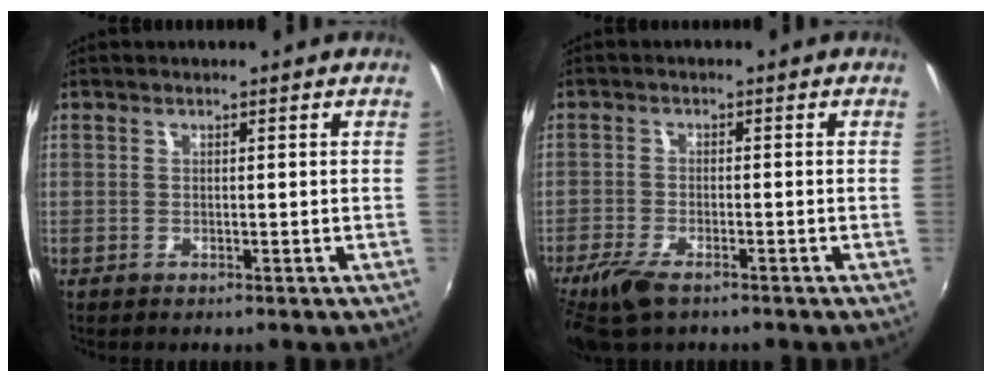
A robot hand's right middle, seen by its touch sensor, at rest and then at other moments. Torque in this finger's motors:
{"motor_torque": [0.70, -0.73, 0.17, 0.10]}